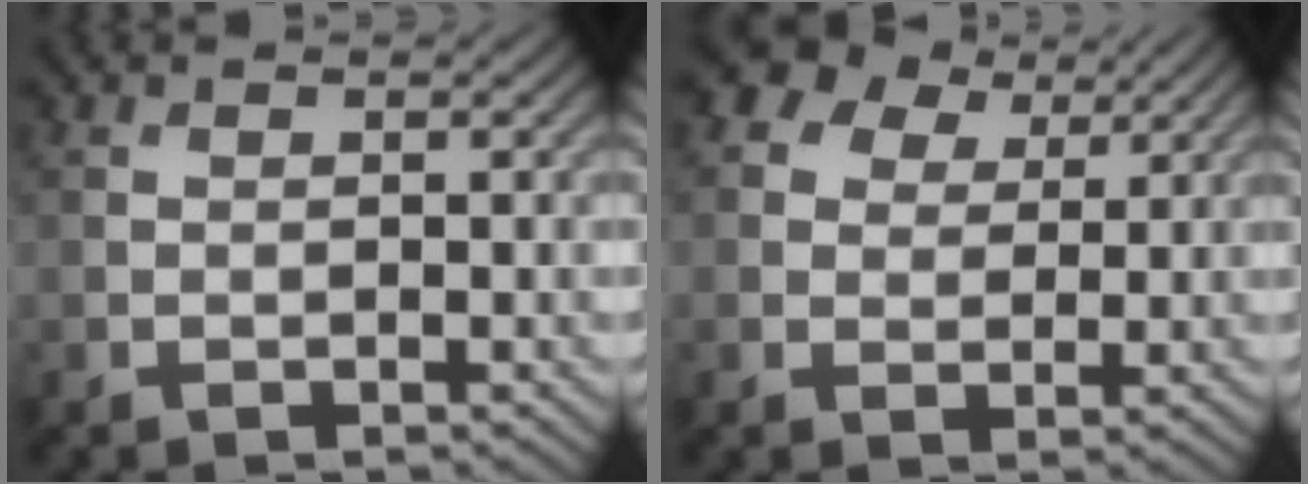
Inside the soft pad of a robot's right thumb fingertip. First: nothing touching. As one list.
[{"total": 7.3, "force": [4.3, 5.0, 3.2], "torque": [-0.084, 0.009, 0.072]}]